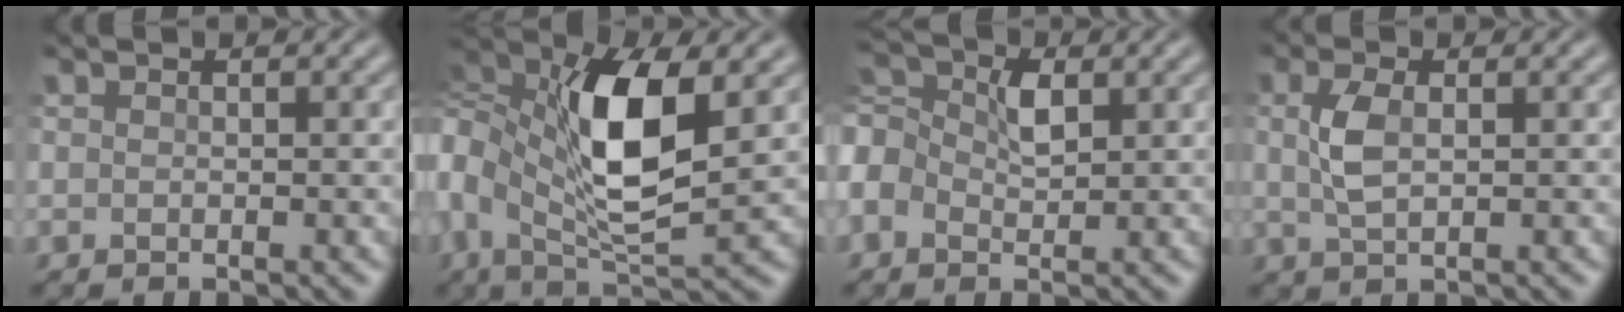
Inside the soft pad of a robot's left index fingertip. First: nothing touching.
{"total": 10.7, "force": [2.1, 4.7, 9.4], "torque": [-0.188, 0.009, 0.029]}
{"total": 5.0, "force": [-0.3, 3.6, 3.5], "torque": [-0.081, 0.012, -0.010]}
{"total": 2.8, "force": [0.2, 1.3, 2.4], "torque": [-0.057, 0.004, 0.004]}